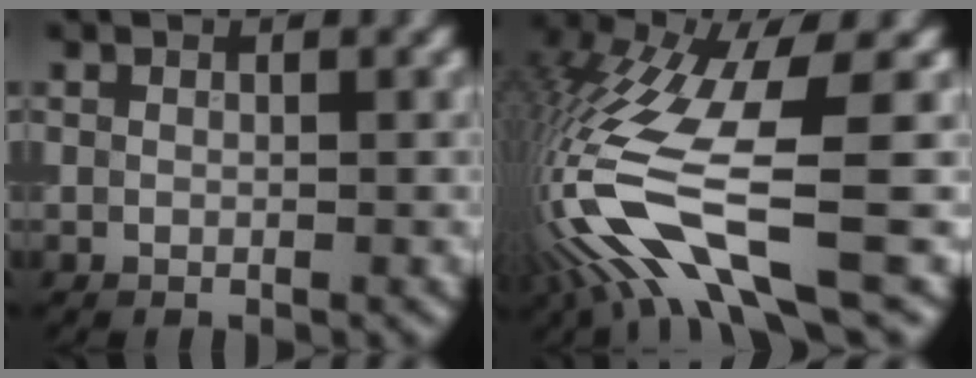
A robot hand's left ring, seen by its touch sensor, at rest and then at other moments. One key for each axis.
{"total": 11.7, "fx": -3.4, "fy": 3.1, "fz": 10.7, "tx": -0.232, "ty": -0.005, "tz": -0.064}